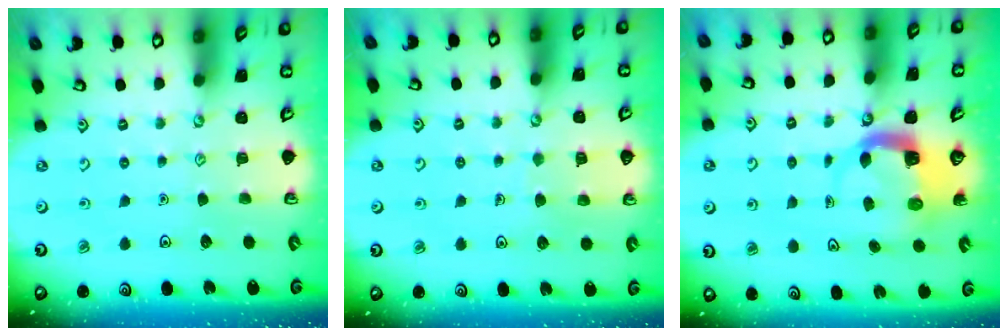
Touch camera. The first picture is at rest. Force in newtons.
{"total": 4.8, "press": 4.8, "slide": 0.4}
{"total": 4.5, "press": 4.5, "slide": 0.6}